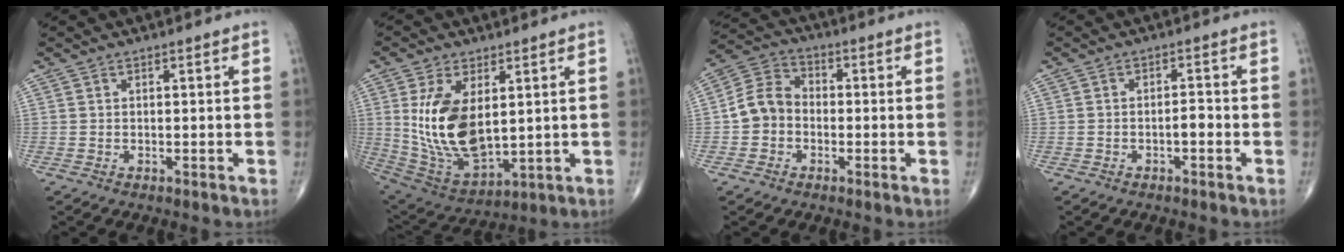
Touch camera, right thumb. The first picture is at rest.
{"total": 16.1, "force": [2.6, 8.6, 13.3], "torque": [-0.243, -0.021, 0.071]}
{"total": 7.4, "force": [-1.3, 6.1, 3.9], "torque": [-0.059, 0.031, -0.039]}
{"total": 2.1, "force": [-0.9, 0.9, 1.7], "torque": [-0.020, 0.011, -0.016]}